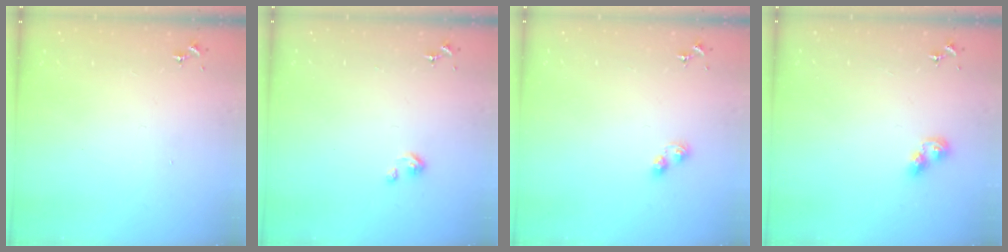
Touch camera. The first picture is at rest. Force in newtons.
{"total": 3.1, "press": 3.1, "slide": 0.2}
{"total": 3.7, "press": 3.7, "slide": 0.6}
{"total": 5.7, "press": 5.7, "slide": 0.4}